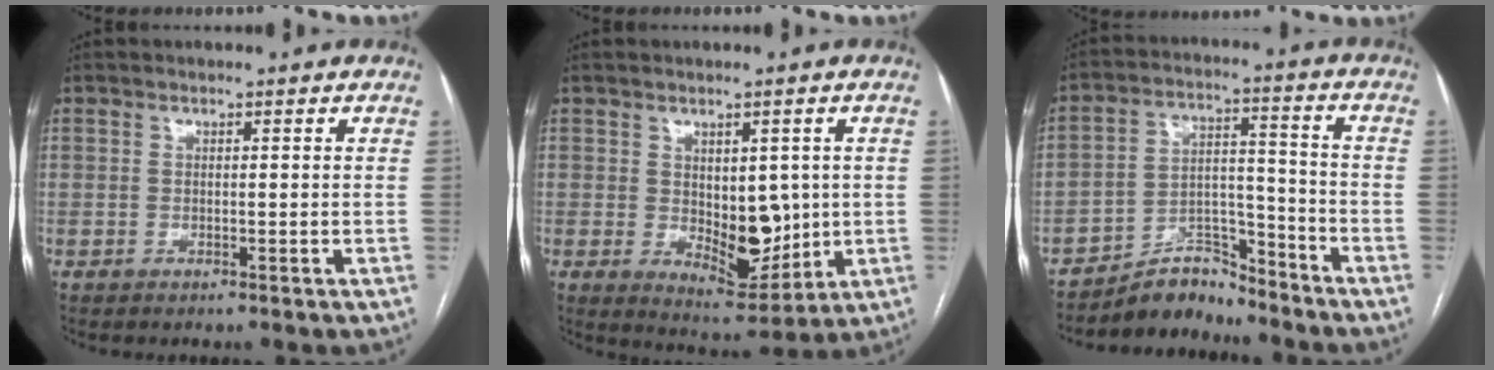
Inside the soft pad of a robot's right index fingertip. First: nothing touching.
{"total": 8.6, "force": [0.0, 4.5, 7.3], "torque": [-0.104, -0.006, 0.021]}
{"total": 7.6, "force": [-7.2, 2.3, 0.5], "torque": [-0.001, 0.038, -0.126]}